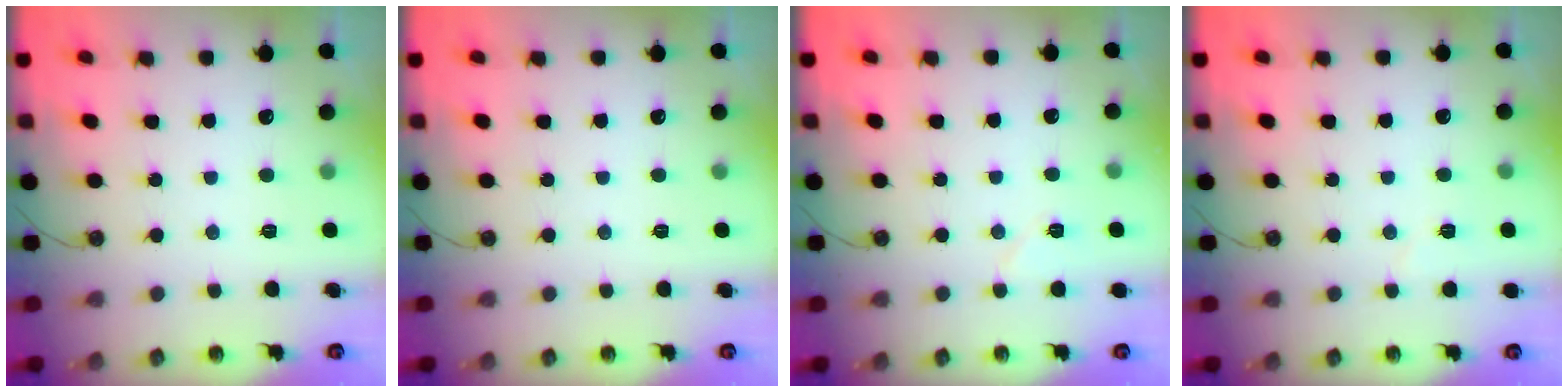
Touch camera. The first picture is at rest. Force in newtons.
{"total": 0.0}
{"total": 5.3, "press": 5.2, "slide": 0.6}
{"total": 3.8, "press": 3.7, "slide": 0.8}